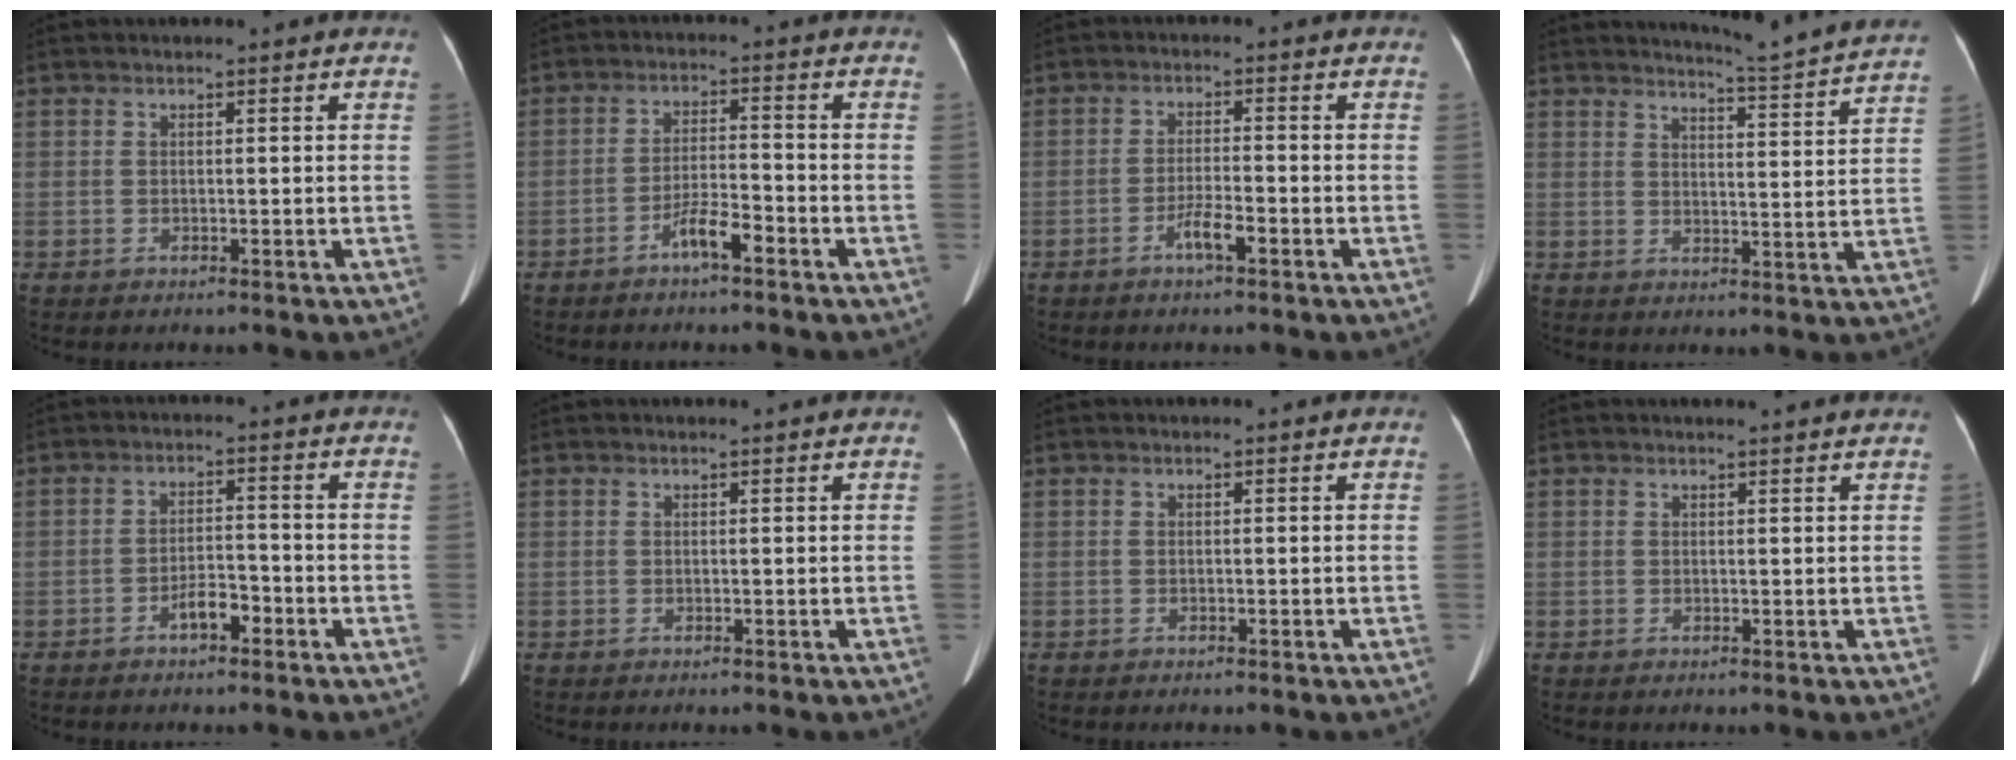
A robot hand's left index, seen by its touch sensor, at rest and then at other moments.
{"total": 4.3, "force": [-3.1, 0.4, 2.9], "torque": [-0.062, 0.000, -0.057]}
{"total": 3.4, "force": [-2.2, 0.3, 2.6], "torque": [-0.054, -0.004, -0.039]}
{"total": 11.6, "force": [11.2, -1.8, 2.6], "torque": [-0.053, -0.046, 0.135]}
{"total": 3.5, "force": [-2.4, 1.3, 2.3], "torque": [-0.043, 0.003, -0.042]}
{"total": 1.1, "force": [1.0, -0.1, 0.4], "torque": [-0.013, 0.005, 0.012]}
{"total": 0.0}
{"total": 3.7, "force": [3.5, 0.0, 1.2], "torque": [-0.022, 0.007, 0.035]}